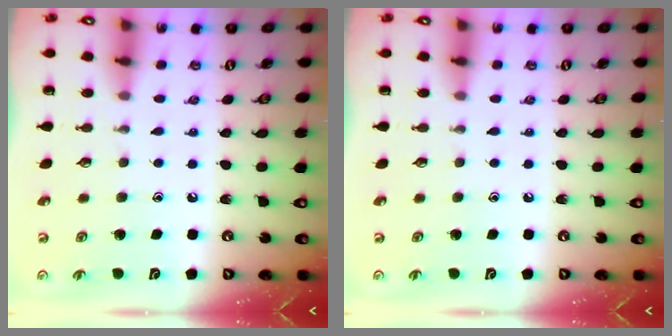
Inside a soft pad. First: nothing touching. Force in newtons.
{"total": 0.0}